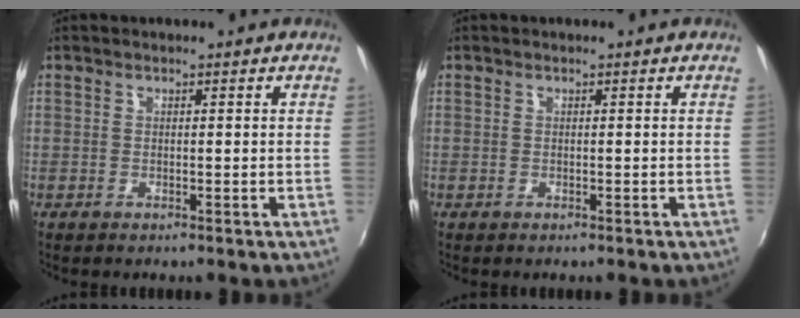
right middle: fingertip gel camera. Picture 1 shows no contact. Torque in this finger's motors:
{"motor_torque": [0.34, -0.58, 0.17, 0.07]}